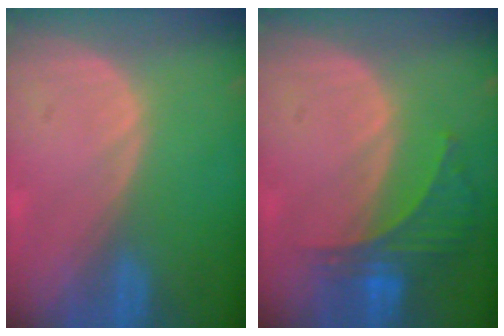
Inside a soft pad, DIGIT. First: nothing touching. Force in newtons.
{"total": 6.2, "press": 5.8, "slide": 2.2}